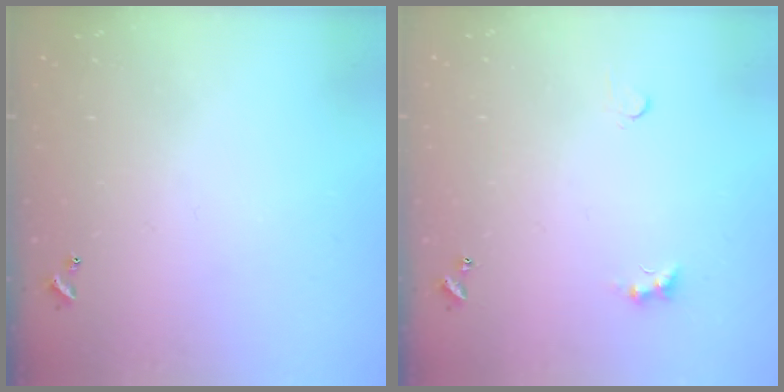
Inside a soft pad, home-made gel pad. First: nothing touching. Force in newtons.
{"total": 3.7, "press": 3.6, "slide": 0.5}